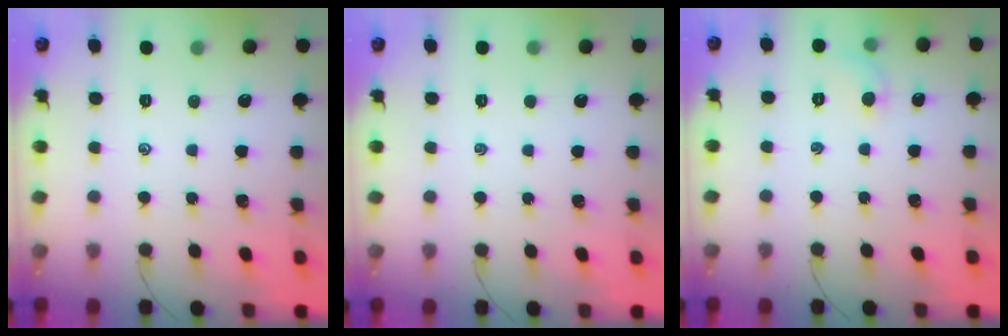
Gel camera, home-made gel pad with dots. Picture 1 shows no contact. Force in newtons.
{"total": 0.0}
{"total": 5.4, "press": 5.1, "slide": 1.8}